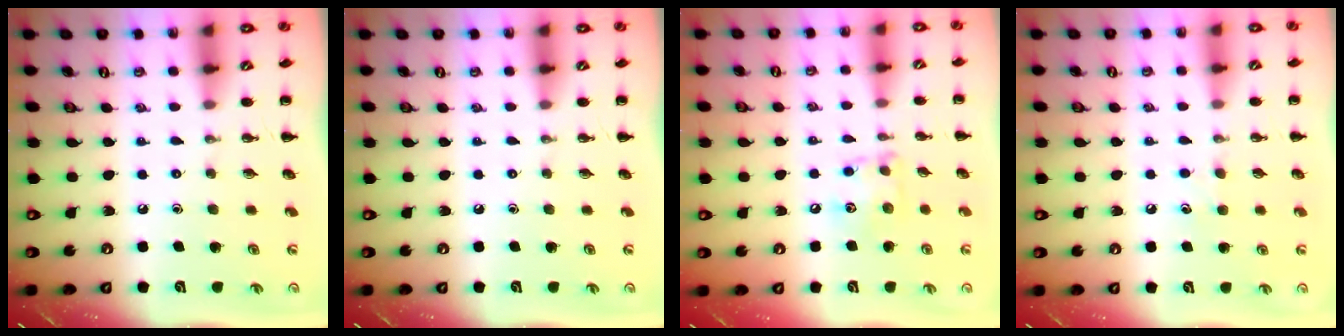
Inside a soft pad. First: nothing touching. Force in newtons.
{"total": 0.0}
{"total": 8.8, "press": 8.8, "slide": 0.4}
{"total": 3.9, "press": 3.7, "slide": 1.3}